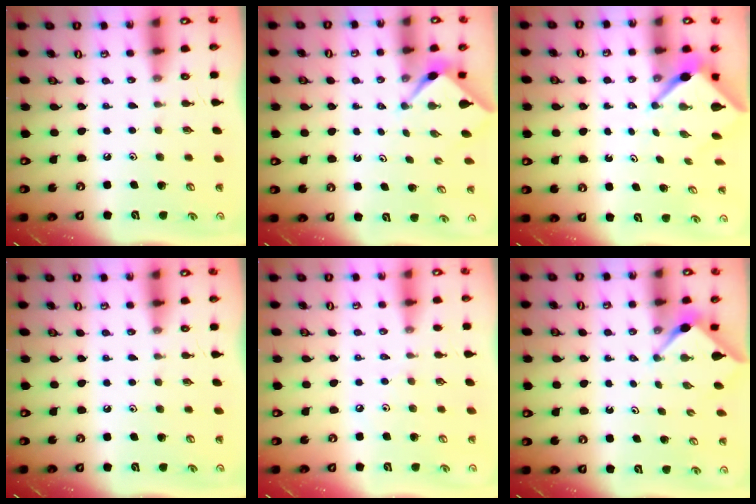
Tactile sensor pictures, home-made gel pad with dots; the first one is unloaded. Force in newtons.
{"total": 2.4, "press": 2.3, "slide": 0.3}
{"total": 3.9, "press": 3.9, "slide": 0.2}
{"total": 0.0}
{"total": 1.9, "press": 1.9, "slide": 0.5}
{"total": 2.9, "press": 2.9, "slide": 0.3}